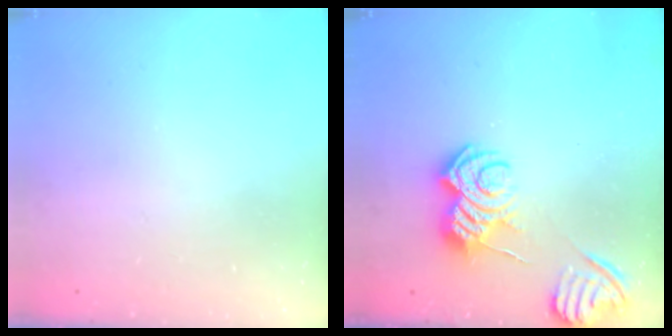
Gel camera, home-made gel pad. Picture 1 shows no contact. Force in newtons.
{"total": 8.2, "press": 8.2, "slide": 0.9}